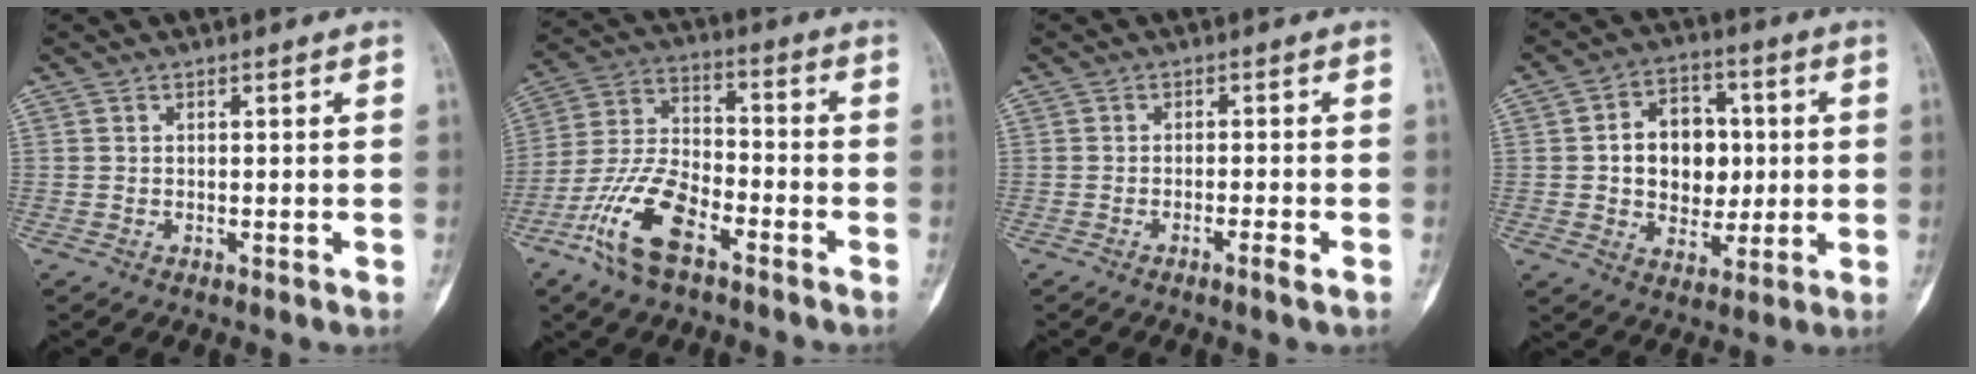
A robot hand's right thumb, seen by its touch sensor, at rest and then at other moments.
{"total": 13.7, "force": [-7.5, 5.9, 9.8], "torque": [-0.203, 0.041, -0.150]}
{"total": 2.2, "force": [-1.2, -0.1, 1.8], "torque": [-0.041, 0.004, -0.025]}
{"total": 12.8, "force": [0.9, 9.6, 8.4], "torque": [-0.074, 0.011, 0.017]}